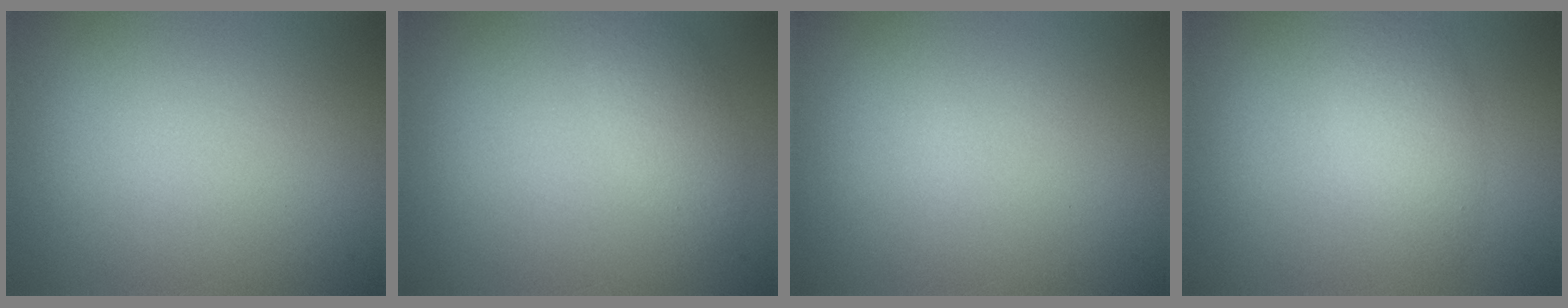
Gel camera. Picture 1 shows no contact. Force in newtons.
{"total": 1.9, "press": 1.9, "slide": 0.1}
{"total": 0.0}
{"total": 2.7, "press": 2.7, "slide": 0.1}